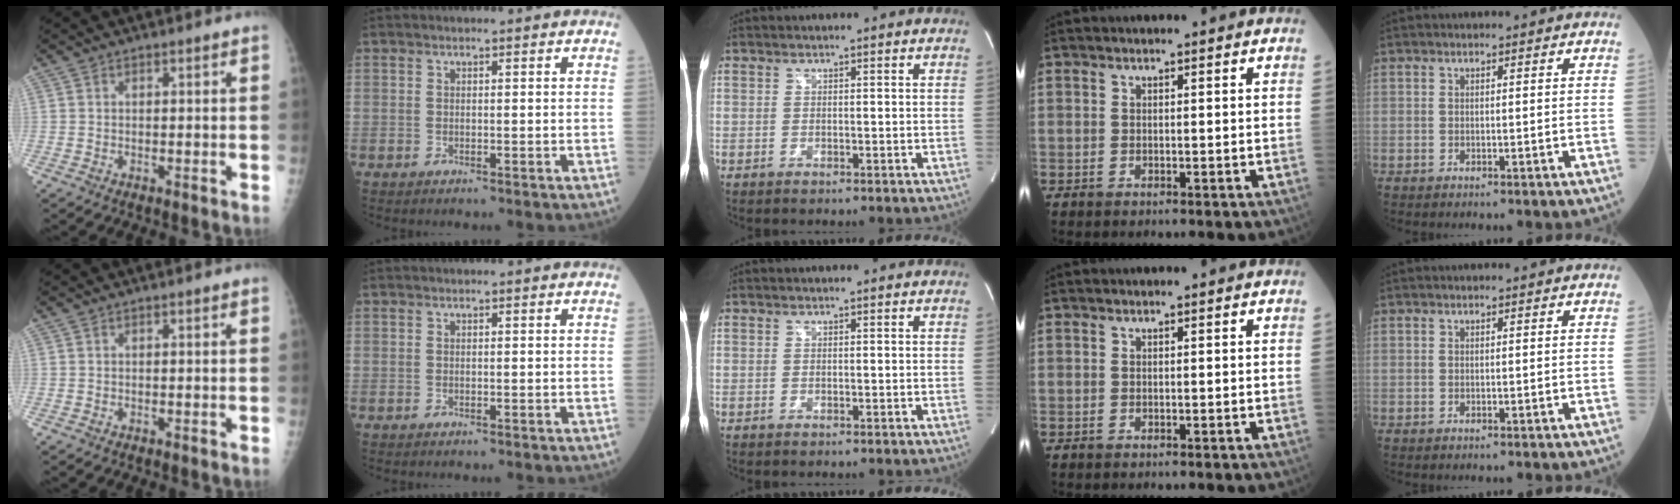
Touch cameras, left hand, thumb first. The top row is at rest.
{}